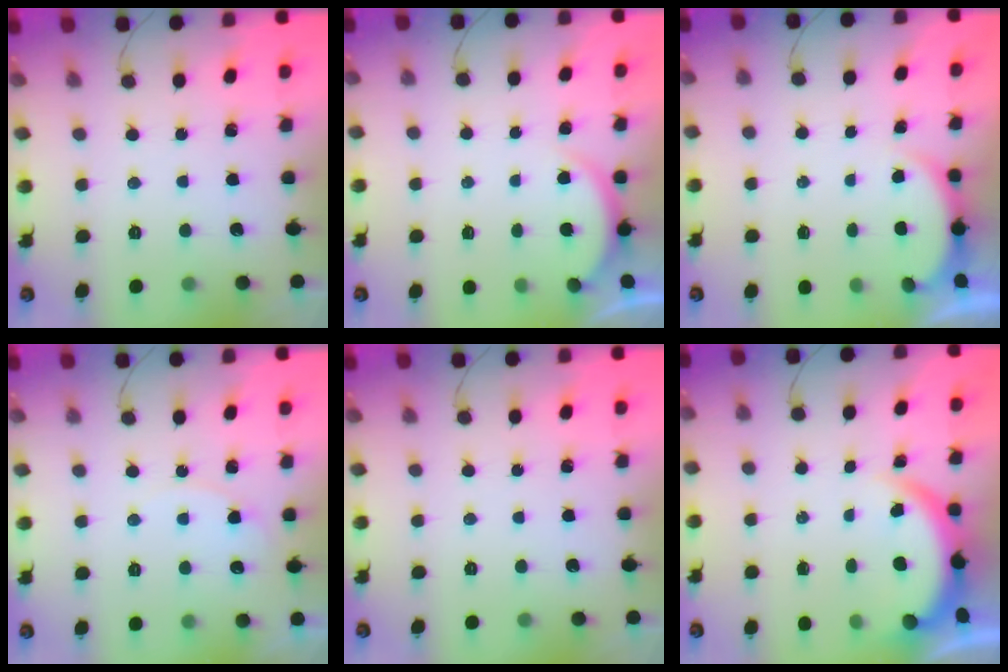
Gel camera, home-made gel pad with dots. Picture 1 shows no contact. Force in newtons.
{"total": 1.9, "press": 1.9, "slide": 0.5}
{"total": 2.6, "press": 2.6, "slide": 0.6}
{"total": 3.7, "press": 3.7, "slide": 0.5}
{"total": 0.0}
{"total": 4.0, "press": 4.0, "slide": 0.2}